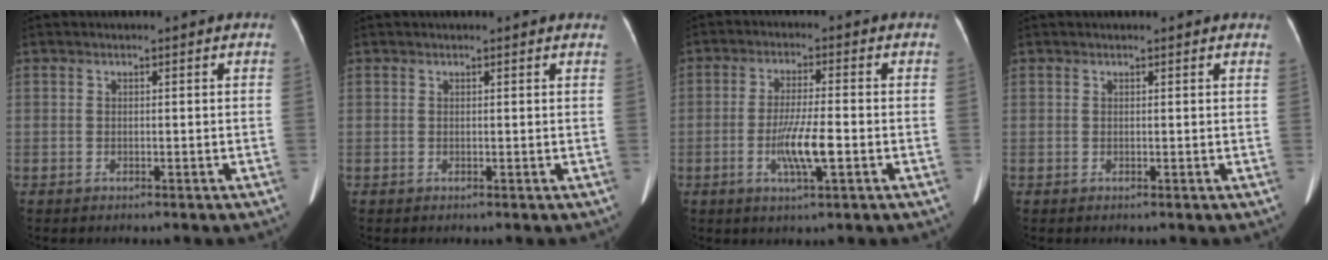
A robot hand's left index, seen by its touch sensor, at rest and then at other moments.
{"total": 4.1, "force": [3.8, 0.7, 1.2], "torque": [-0.011, 0.019, 0.029]}
{"total": 6.5, "force": [-1.9, 0.3, 6.2], "torque": [-0.120, -0.011, -0.036]}
{"total": 3.9, "force": [3.5, 0.8, 1.3], "torque": [-0.012, 0.023, 0.029]}